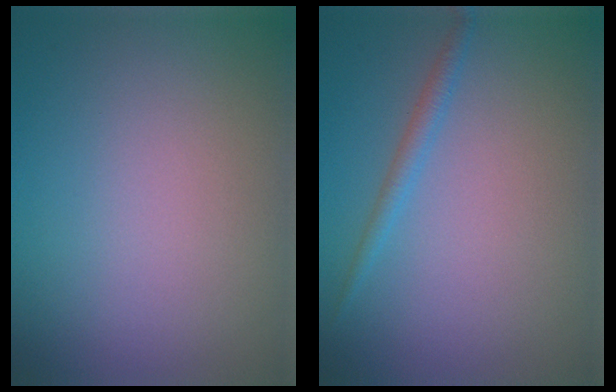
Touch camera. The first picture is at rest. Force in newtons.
{"total": 1.3, "press": 1.3, "slide": 0.1}